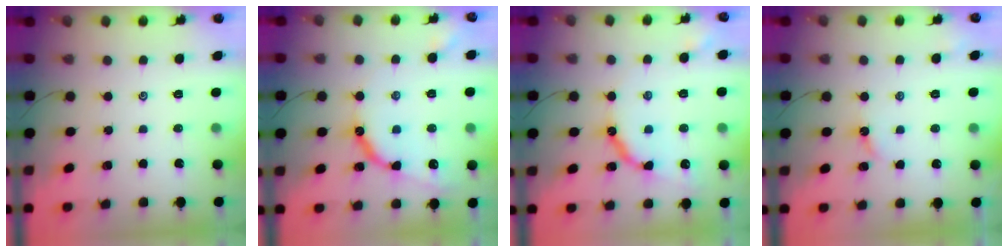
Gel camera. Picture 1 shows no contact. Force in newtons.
{"total": 11.1, "press": 11.1, "slide": 0.8}
{"total": 10.4, "press": 10.3, "slide": 0.7}
{"total": 2.9, "press": 2.9, "slide": 0.2}